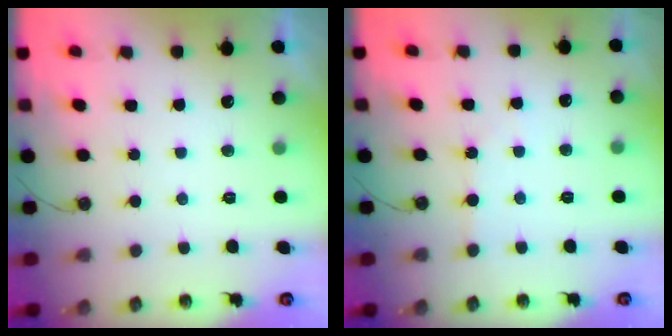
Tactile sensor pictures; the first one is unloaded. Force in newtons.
{"total": 2.2, "press": 2.2, "slide": 0.3}